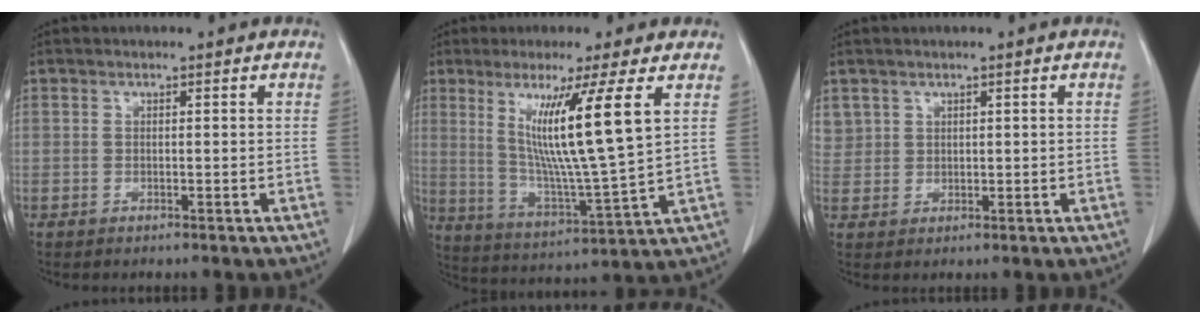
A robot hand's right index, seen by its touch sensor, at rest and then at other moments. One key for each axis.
{"total": 13.9, "fx": 4.9, "fy": -1.3, "fz": 12.9, "tx": -0.234, "ty": -0.028, "tz": 0.089}
{"total": 3.0, "fx": 1.6, "fy": 2.5, "fz": 0.2, "tx": 0.004, "ty": 0.005, "tz": 0.035}